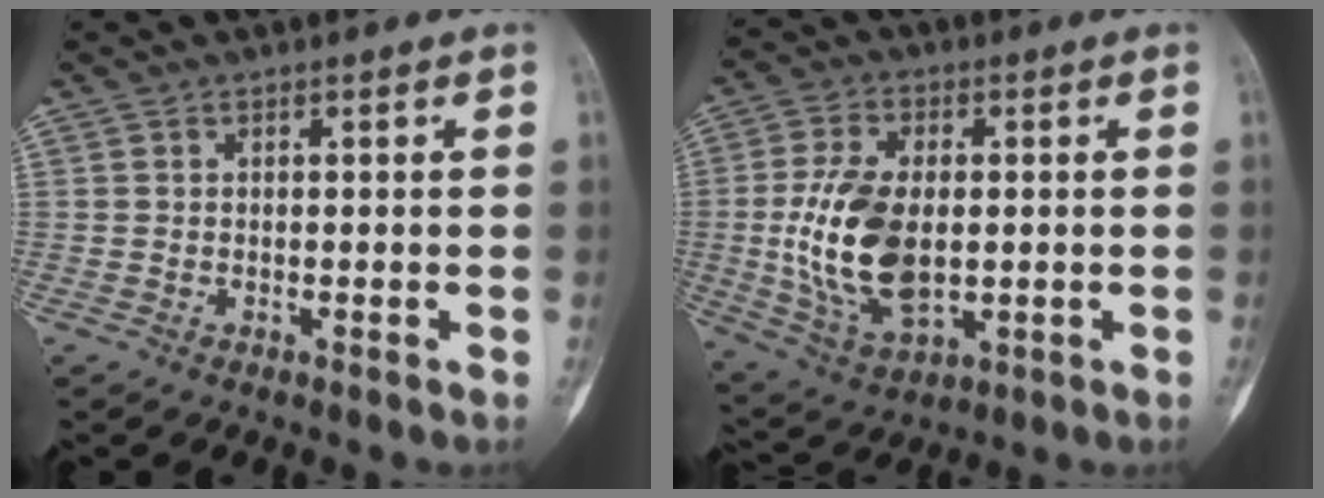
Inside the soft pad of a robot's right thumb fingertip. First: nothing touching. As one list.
[{"total": 15.7, "force": [-0.5, 9.1, 12.8], "torque": [-0.247, -0.004, 0.004]}]